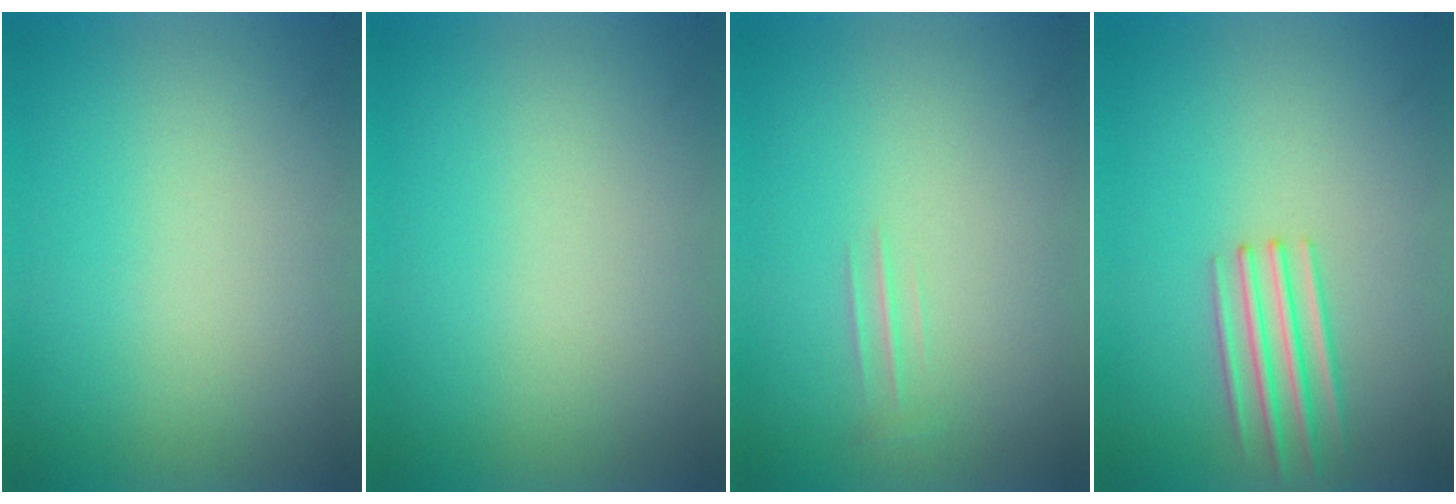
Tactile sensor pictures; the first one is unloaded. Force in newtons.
{"total": 0.0}
{"total": 2.0}
{"total": 2.1}